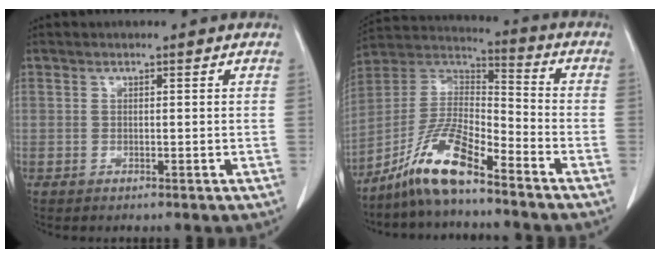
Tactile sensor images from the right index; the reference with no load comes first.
{"total": 11.4, "force": [-8.3, 1.7, 7.7], "torque": [-0.161, 0.010, -0.157]}